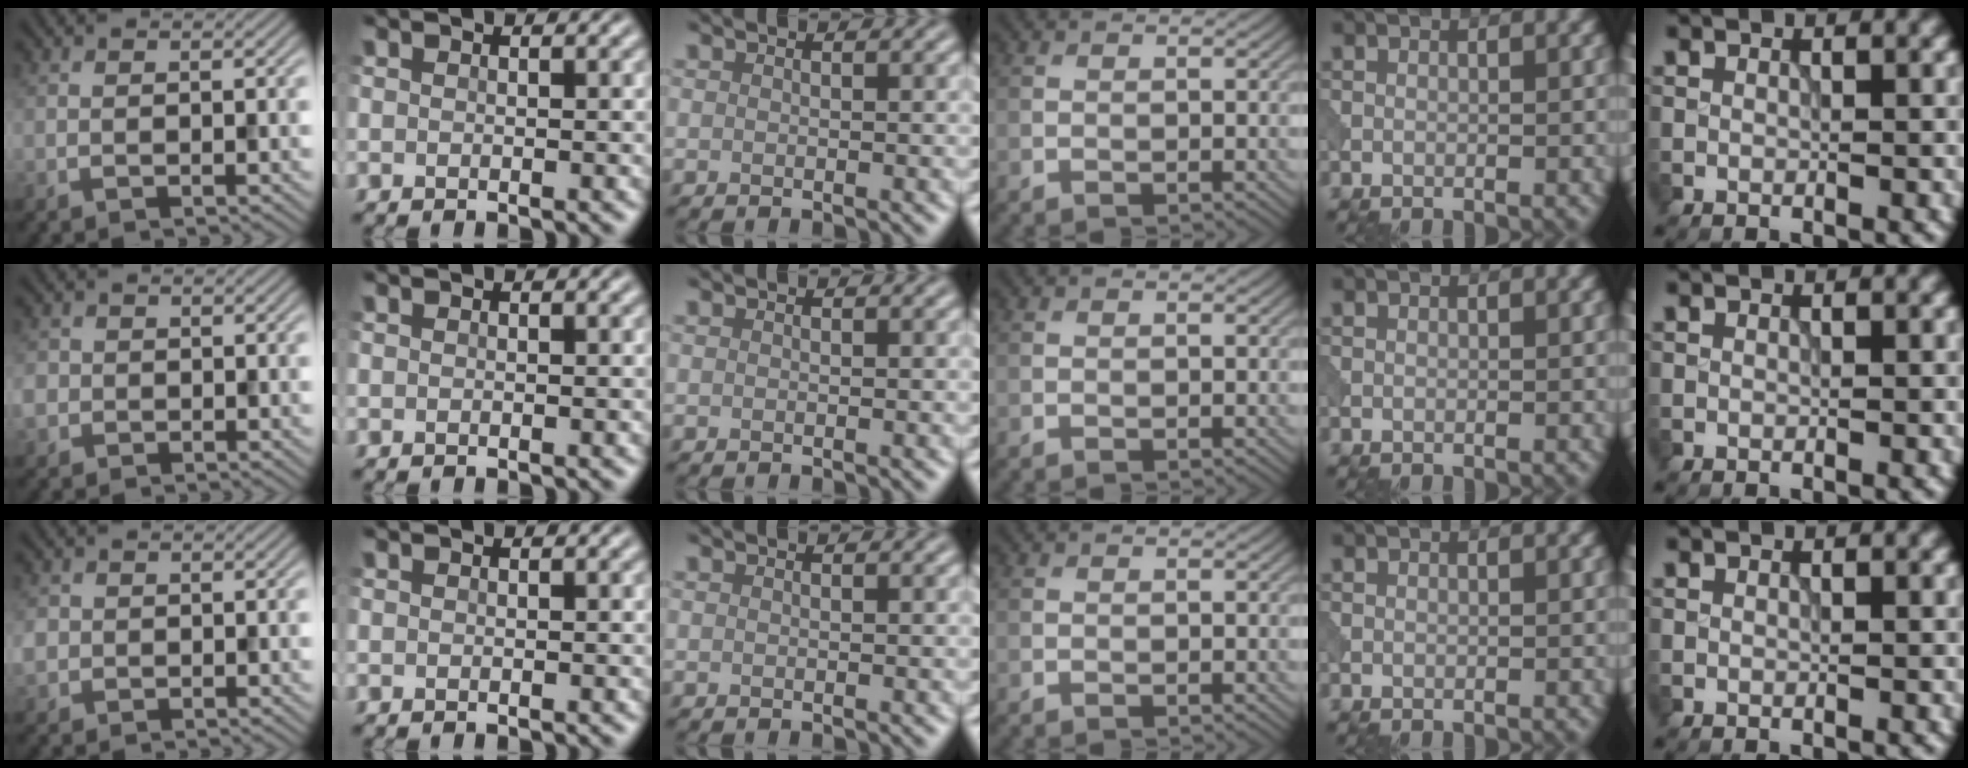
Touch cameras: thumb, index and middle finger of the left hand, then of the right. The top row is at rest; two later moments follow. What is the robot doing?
{"motion": "open", "object": "sandwich press"}